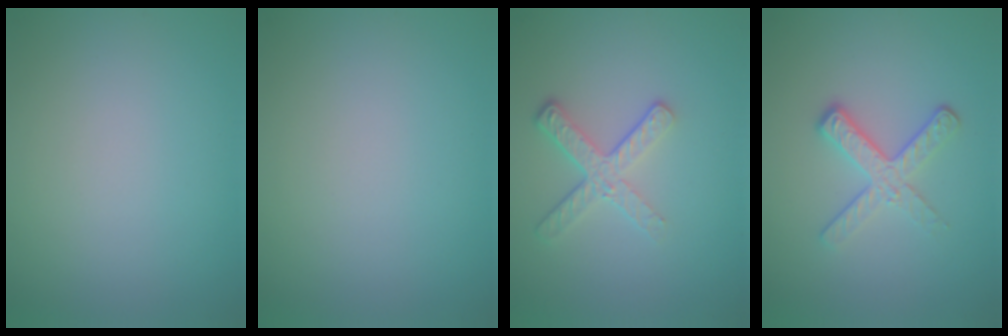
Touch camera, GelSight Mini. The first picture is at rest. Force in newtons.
{"total": 0.0}
{"total": 3.2, "press": 2.5, "slide": 2.0}
{"total": 3.4, "press": 2.4, "slide": 2.4}